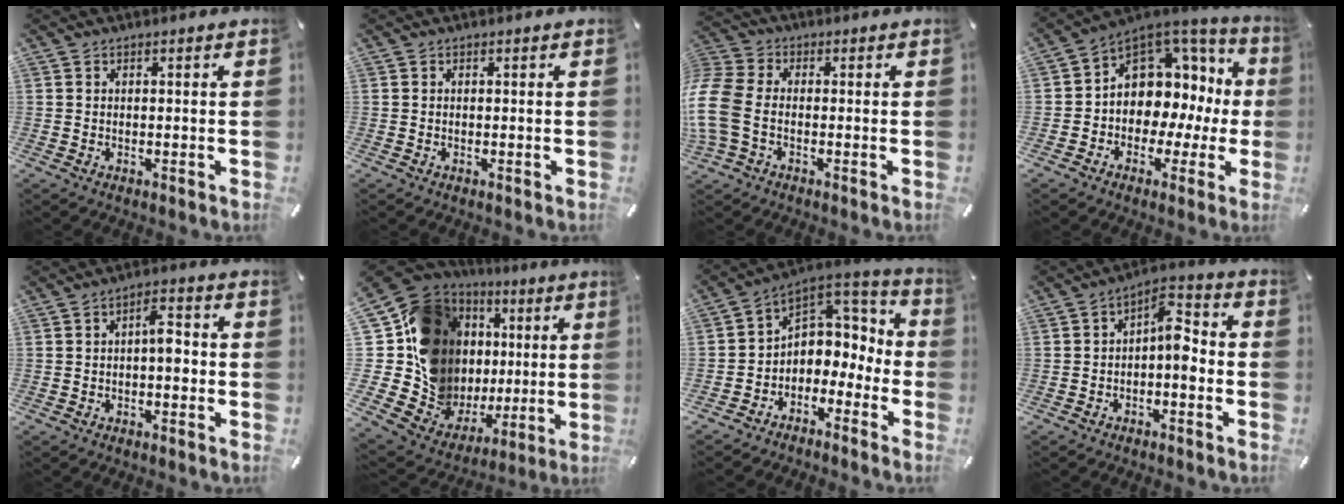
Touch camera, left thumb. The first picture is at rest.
{"total": 0.0}
{"total": 8.8, "force": [-2.4, 5.8, 6.1], "torque": [-0.141, 0.007, -0.042]}
{"total": 9.8, "force": [2.5, 8.2, 4.7], "torque": [-0.073, -0.043, 0.045]}
{"total": 5.0, "force": [-0.8, 2.4, 4.3], "torque": [-0.070, 0.014, -0.017]}
{"total": 20.9, "force": [4.1, 16.5, 12.1], "torque": [-0.233, -0.070, 0.104]}
{"total": 6.3, "force": [-0.4, 6.1, 1.6], "torque": [-0.020, -0.012, -0.001]}
{"total": 7.6, "force": [-1.5, 4.0, 6.3], "torque": [-0.095, 0.012, -0.028]}